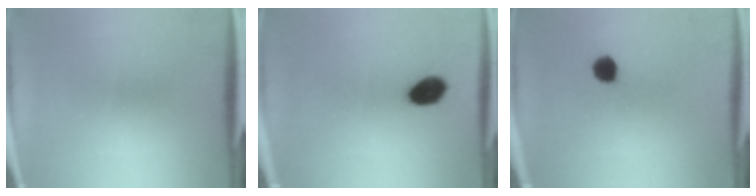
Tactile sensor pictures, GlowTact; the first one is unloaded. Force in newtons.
{"total": 6.5}
{"total": 4.1}